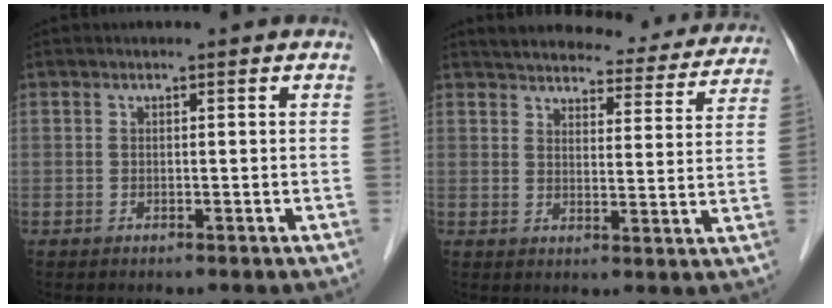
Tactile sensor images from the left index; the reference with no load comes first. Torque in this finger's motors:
{"motor_torque": [0.36, -0.52, 0.01, 0.00]}